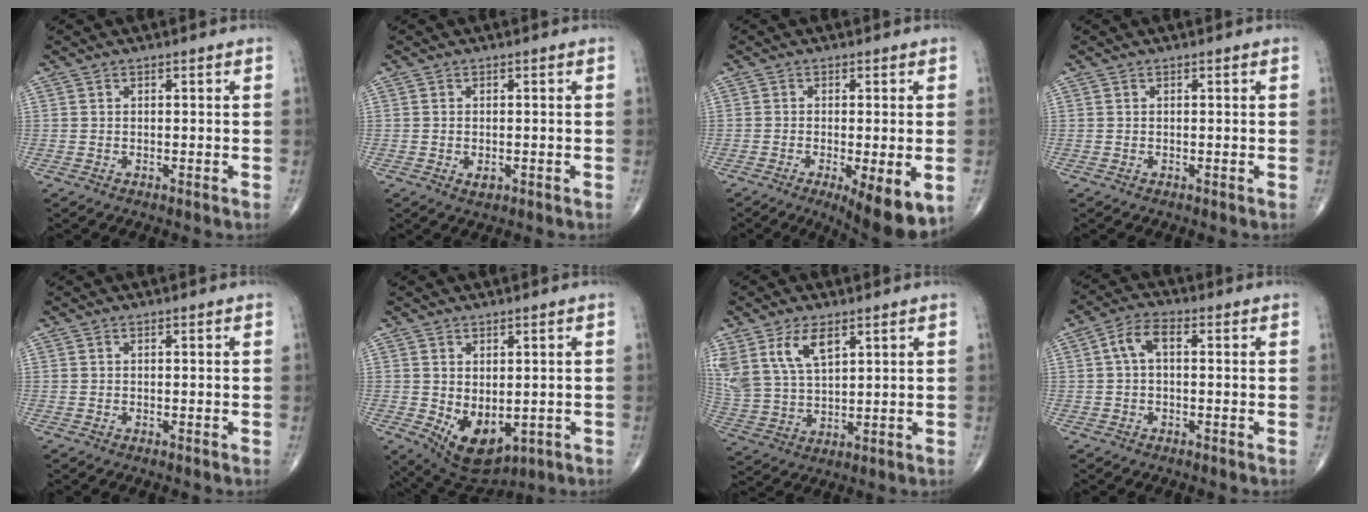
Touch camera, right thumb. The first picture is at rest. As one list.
[{"total": 1.6, "force": [-0.5, 1.0, 1.2], "torque": [-0.017, -0.002, -0.005]}, {"total": 10.2, "force": [-3.7, 2.9, 9.0], "torque": [-0.130, -0.019, -0.052]}, {"total": 0.0}, {"total": 0.0}, {"total": 9.0, "force": [-1.4, 5.4, 7.1], "torque": [-0.097, -0.008, 0.004]}, {"total": 11.4, "force": [6.0, 5.8, 7.7], "torque": [-0.154, -0.017, 0.130]}, {"total": 4.7, "force": [0.5, 2.4, 4.0], "torque": [-0.078, 0.018, 0.003]}]